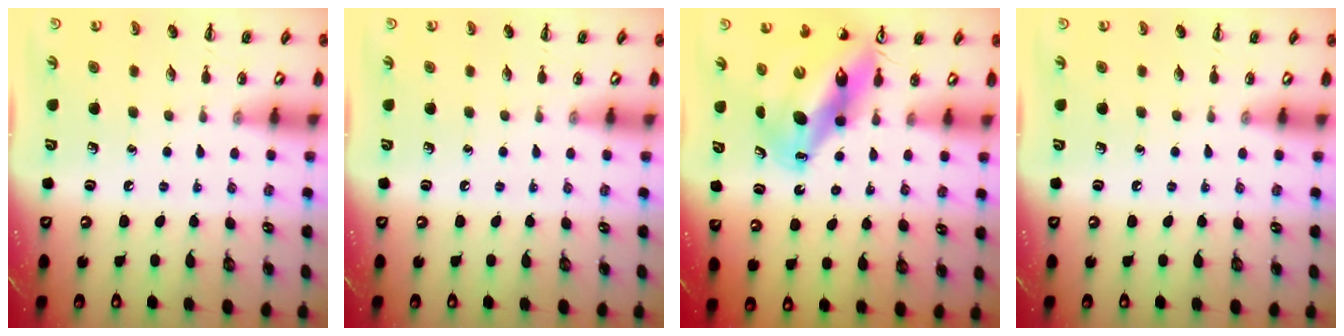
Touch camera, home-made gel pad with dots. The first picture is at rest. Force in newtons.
{"total": 0.0}
{"total": 13.6, "press": 13.0, "slide": 4.1}
{"total": 0.0}